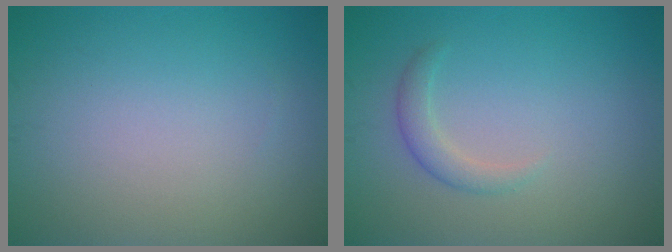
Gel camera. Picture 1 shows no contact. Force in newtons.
{"total": 1.6, "press": 1.6, "slide": 0.1}